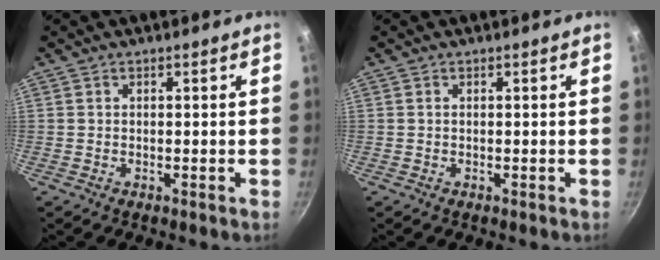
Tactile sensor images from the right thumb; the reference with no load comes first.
{"total": 0.0}